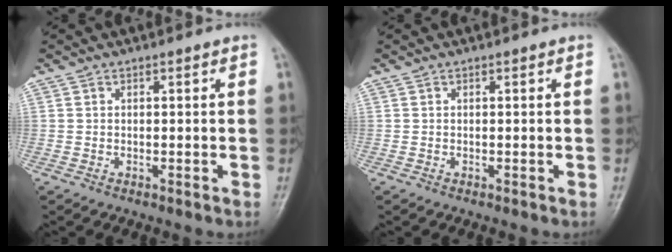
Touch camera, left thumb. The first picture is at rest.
{"total": 0.0}